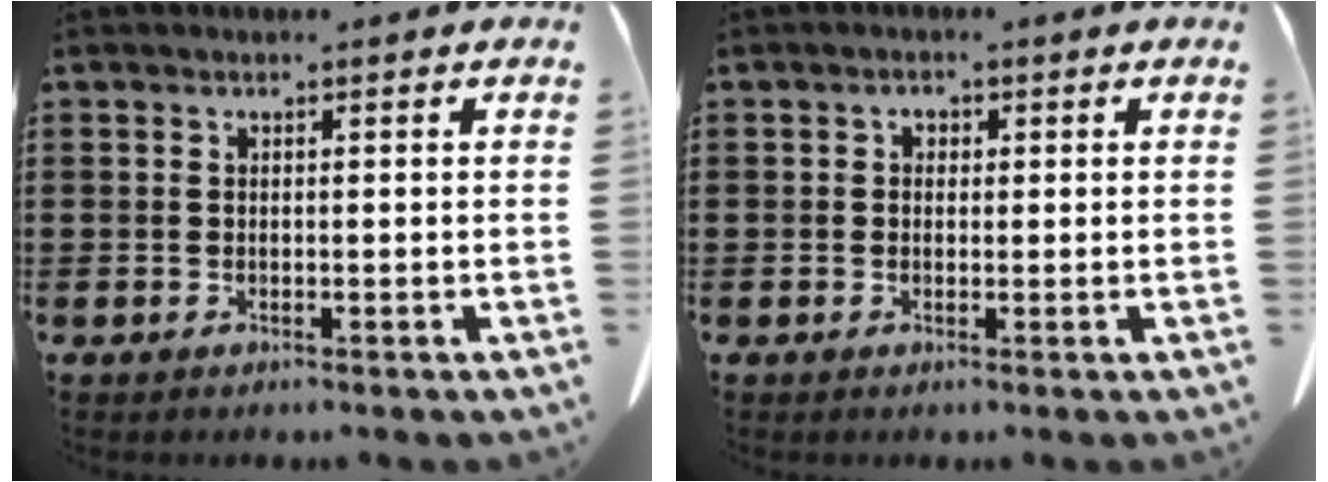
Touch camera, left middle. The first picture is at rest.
{"total": 1.1, "force": [0.1, 0.9, 0.6], "torque": [-0.015, 0.006, 0.001]}